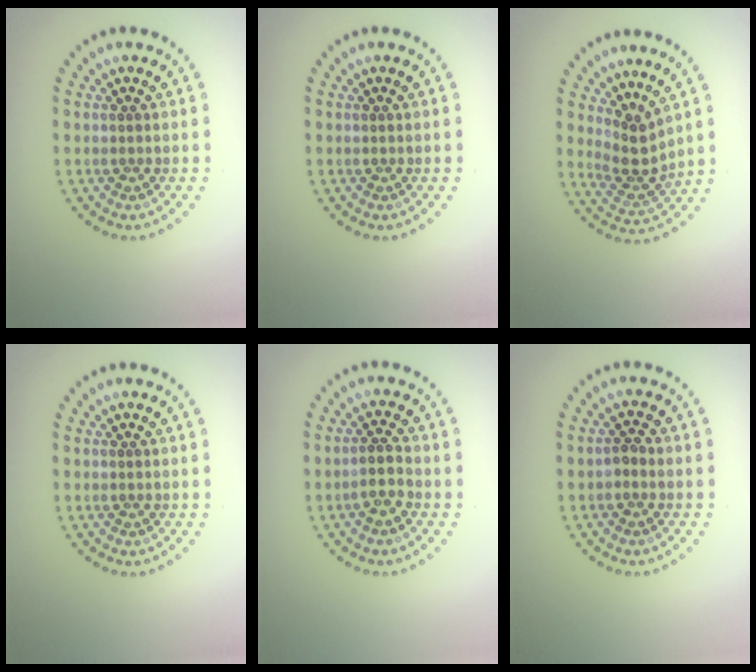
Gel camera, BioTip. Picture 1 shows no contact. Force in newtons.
{"total": 0.0}
{"total": 2.9, "press": 2.0, "slide": 2.1}
{"total": 0.0}
{"total": 2.0, "press": 1.7, "slide": 1.1}
{"total": 1.0, "press": 0.9, "slide": 0.4}